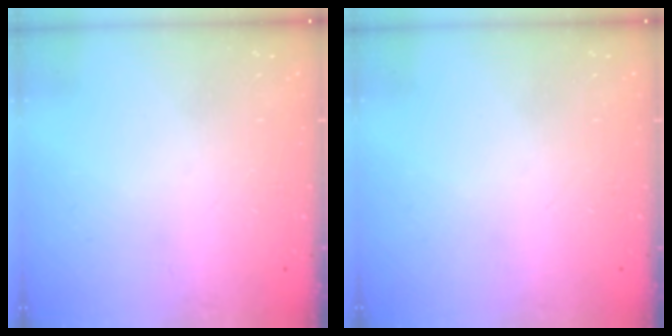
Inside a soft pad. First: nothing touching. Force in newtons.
{"total": 0.0}